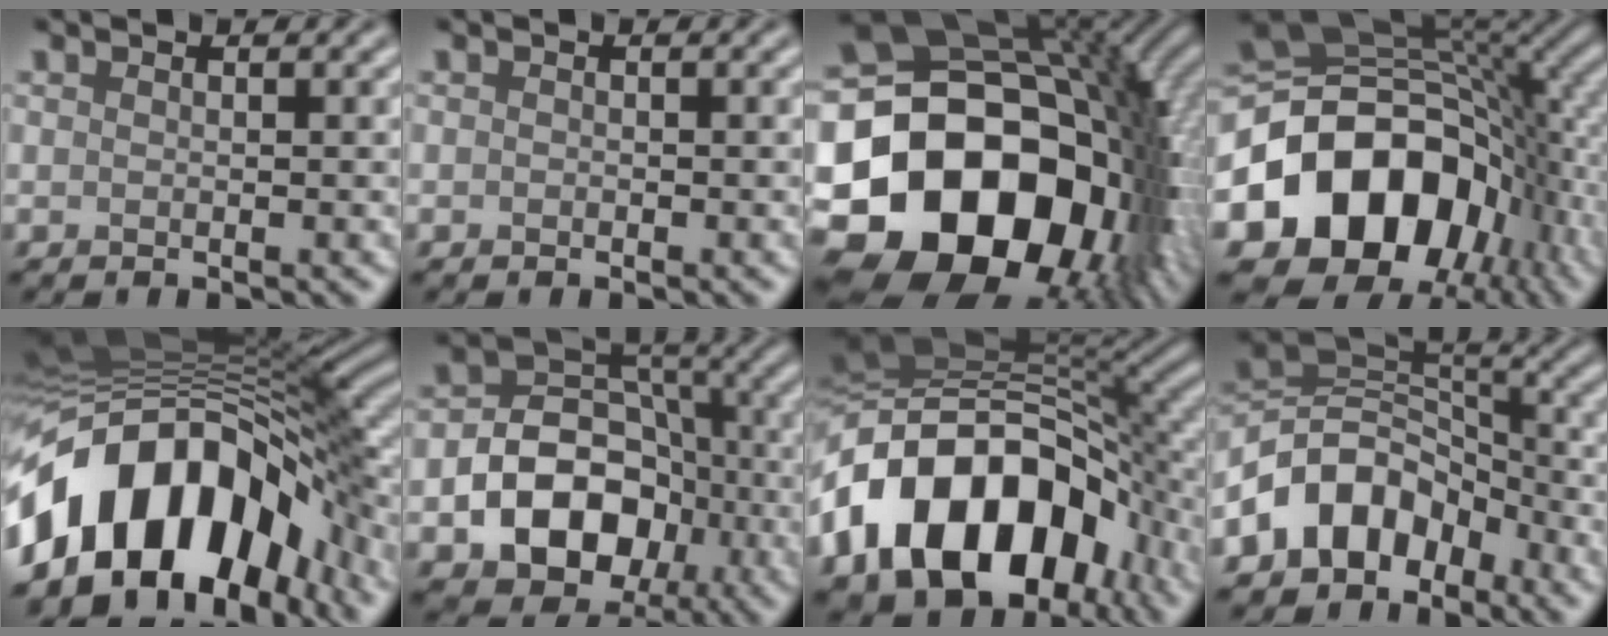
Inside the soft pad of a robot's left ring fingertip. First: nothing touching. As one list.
[{"total": 0.0}, {"total": 21.6, "force": [-5.4, 16.3, 13.2], "torque": [-0.209, -0.026, -0.088]}, {"total": 16.3, "force": [-5.0, 12.1, 9.7], "torque": [-0.165, -0.007, -0.095]}, {"total": 15.7, "force": [-6.8, 8.7, 11.1], "torque": [-0.179, 0.018, -0.126]}, {"total": 9.5, "force": [-3.0, 7.1, 5.5], "torque": [-0.073, 0.000, -0.061]}, {"total": 17.6, "force": [-5.0, 11.6, 12.3], "torque": [-0.222, 0.000, -0.086]}, {"total": 7.8, "force": [-4.6, 5.3, 3.4], "torque": [-0.038, 0.010, -0.101]}]